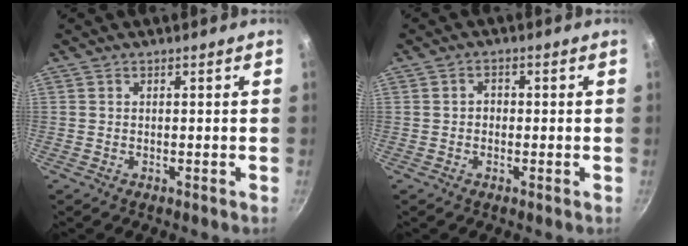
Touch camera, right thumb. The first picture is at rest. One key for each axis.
{"total": 2.0, "fx": -0.2, "fy": 1.7, "fz": 1.0, "tx": -0.010, "ty": 0.006, "tz": -0.007}